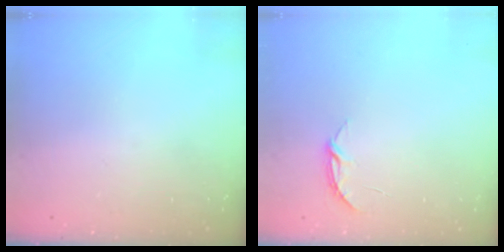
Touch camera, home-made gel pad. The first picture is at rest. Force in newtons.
{"total": 3.7, "press": 3.7, "slide": 0.3}